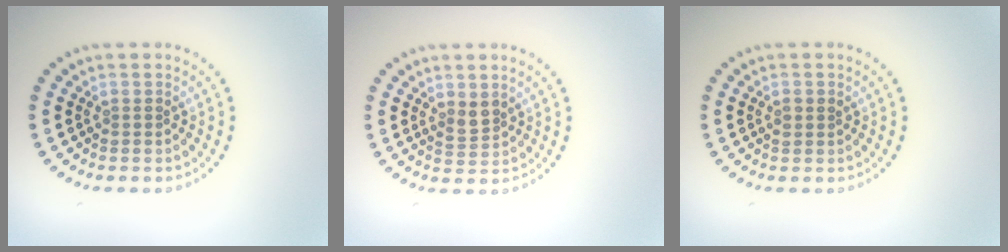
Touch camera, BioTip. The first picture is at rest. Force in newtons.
{"total": 1.7, "press": 1.5, "slide": 0.9}
{"total": 1.0, "press": 1.0, "slide": 0.1}